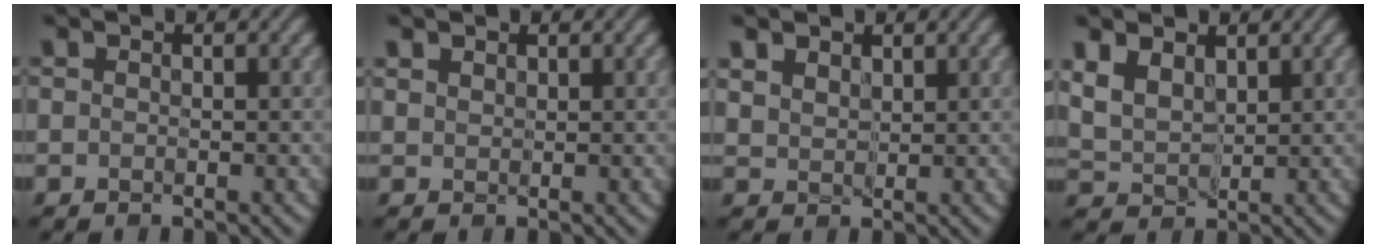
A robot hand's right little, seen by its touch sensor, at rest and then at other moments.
{"total": 1.5, "force": [1.0, 0.9, 0.4], "torque": [-0.016, -0.002, 0.027]}
{"total": 3.4, "force": [2.1, 2.2, 1.5], "torque": [-0.051, 0.004, 0.038]}
{"total": 4.9, "force": [2.4, 3.2, 2.9], "torque": [-0.086, 0.006, 0.045]}